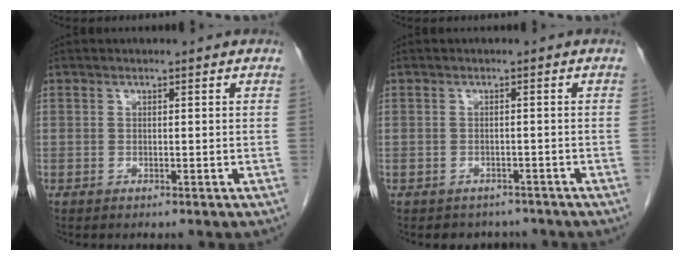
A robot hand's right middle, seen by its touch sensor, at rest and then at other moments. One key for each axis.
{"total": 3.8, "fx": -3.2, "fy": 2.0, "fz": 0.2, "tx": -0.006, "ty": 0.008, "tz": -0.040}